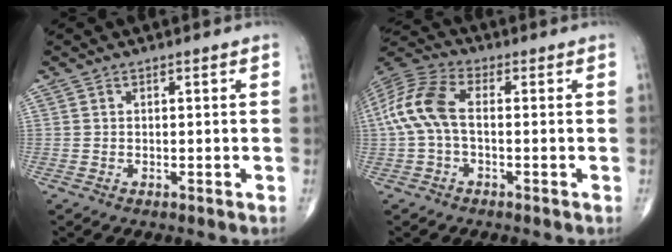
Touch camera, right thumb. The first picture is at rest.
{"total": 10.3, "force": [-0.2, 5.5, 8.7], "torque": [-0.199, 0.030, -0.011]}